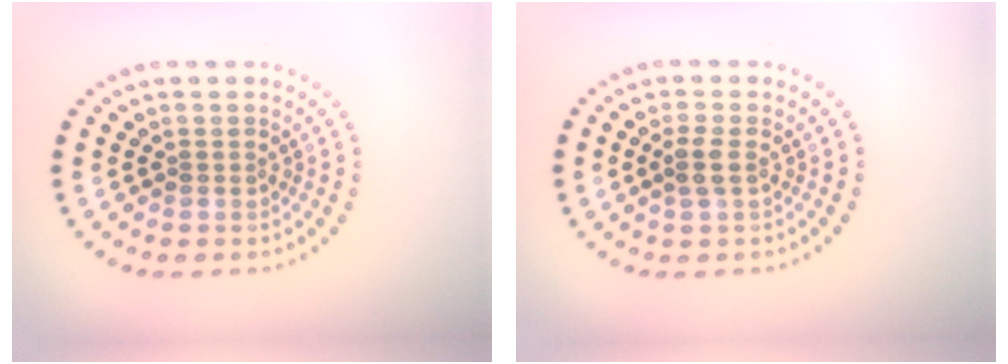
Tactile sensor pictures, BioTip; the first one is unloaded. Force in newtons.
{"total": 1.4, "press": 1.3, "slide": 0.4}